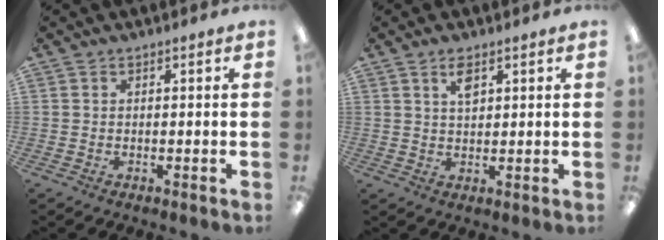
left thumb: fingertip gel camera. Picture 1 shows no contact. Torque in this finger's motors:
{"motor_torque": [-0.26, -0.21, 0.19, 0.03, 0.00]}